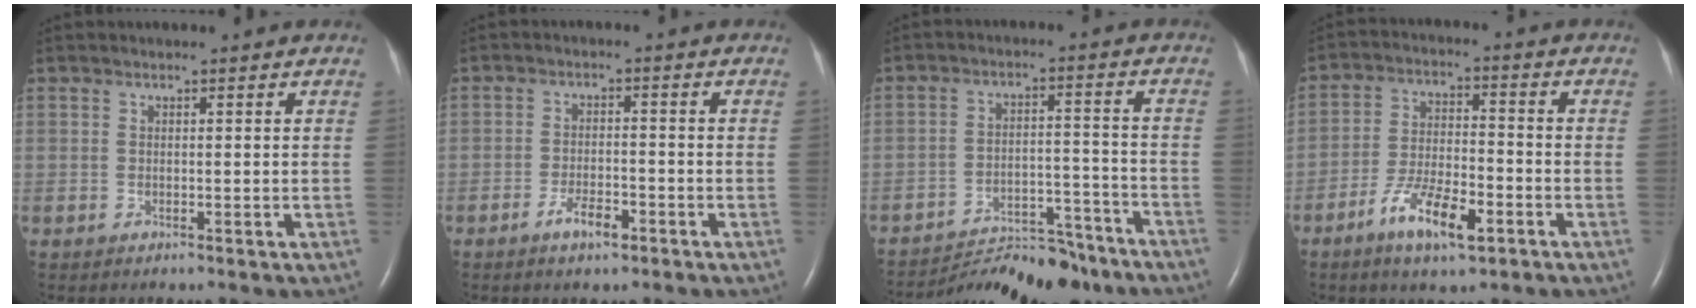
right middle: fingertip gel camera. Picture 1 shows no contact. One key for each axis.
{"total": 3.9, "fx": -2.5, "fy": 1.1, "fz": 2.8, "tx": -0.056, "ty": 0.000, "tz": -0.043}
{"total": 15.2, "fx": -14.4, "fy": 2.3, "fz": 4.1, "tx": -0.065, "ty": 0.007, "tz": -0.206}
{"total": 9.3, "fx": -5.1, "fy": 2.6, "fz": 7.3, "tx": -0.144, "ty": -0.005, "tz": -0.090}